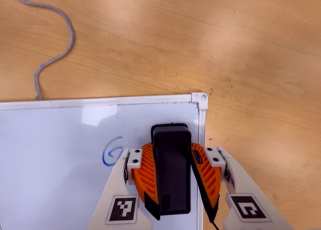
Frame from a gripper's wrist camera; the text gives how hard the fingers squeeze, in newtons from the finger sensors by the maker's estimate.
{"total": 14.0, "left": 15.7, "right": 12.3}